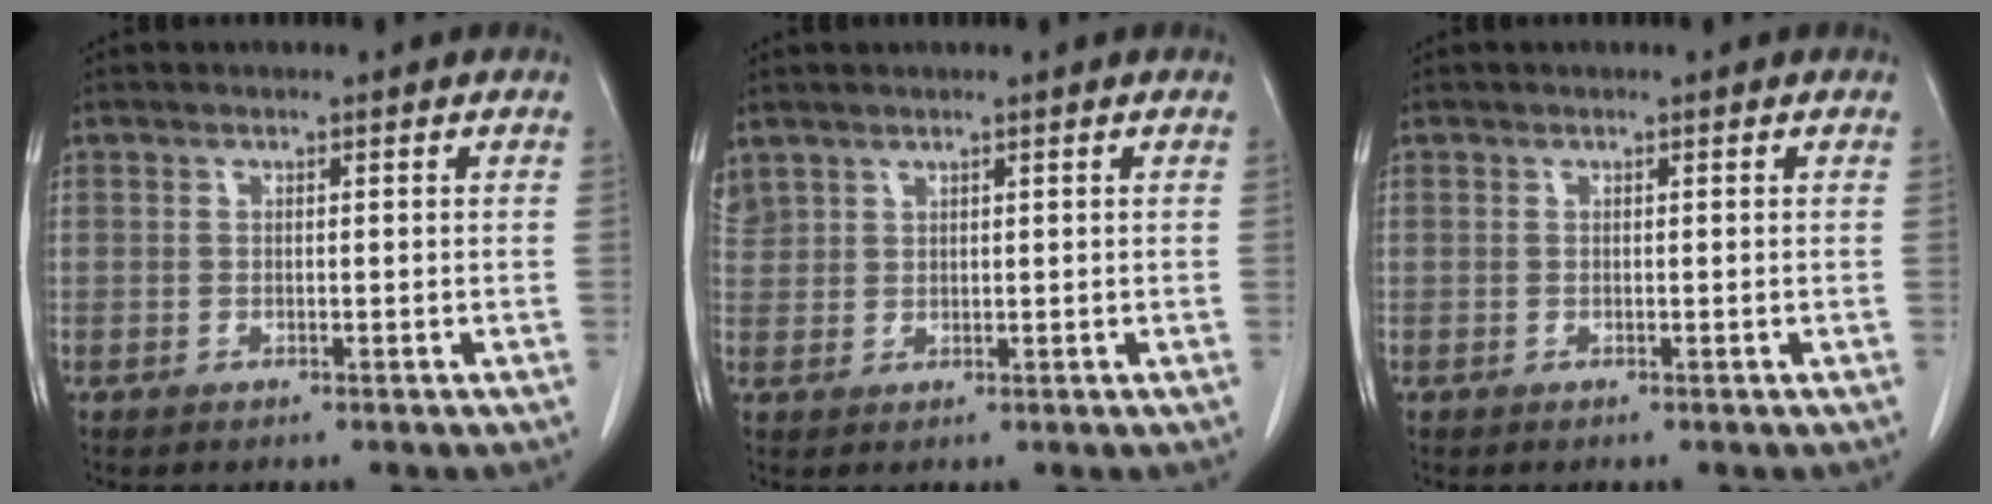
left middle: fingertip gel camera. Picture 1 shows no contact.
{"total": 2.5, "force": [2.2, 1.3, 0.3], "torque": [-0.011, 0.011, 0.049]}
{"total": 0.0}